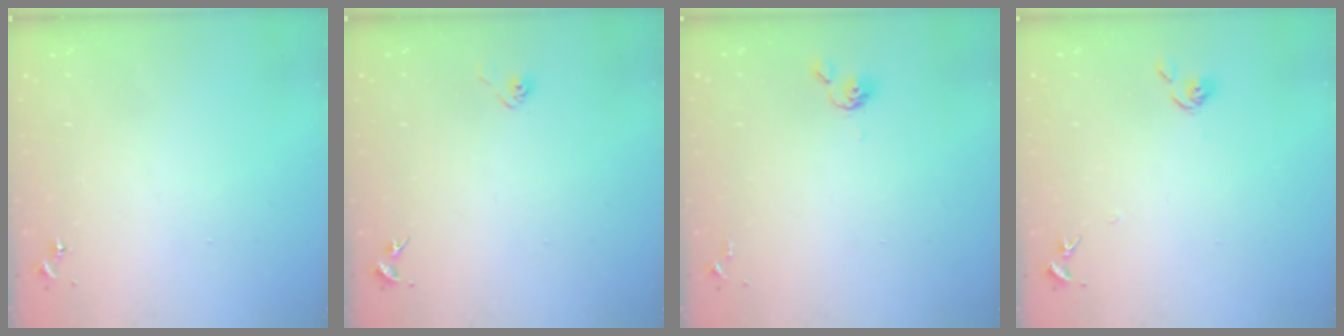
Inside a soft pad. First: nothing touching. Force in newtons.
{"total": 2.9, "press": 2.8, "slide": 0.8}
{"total": 3.8, "press": 3.7, "slide": 0.8}
{"total": 6.7, "press": 6.7, "slide": 0.6}